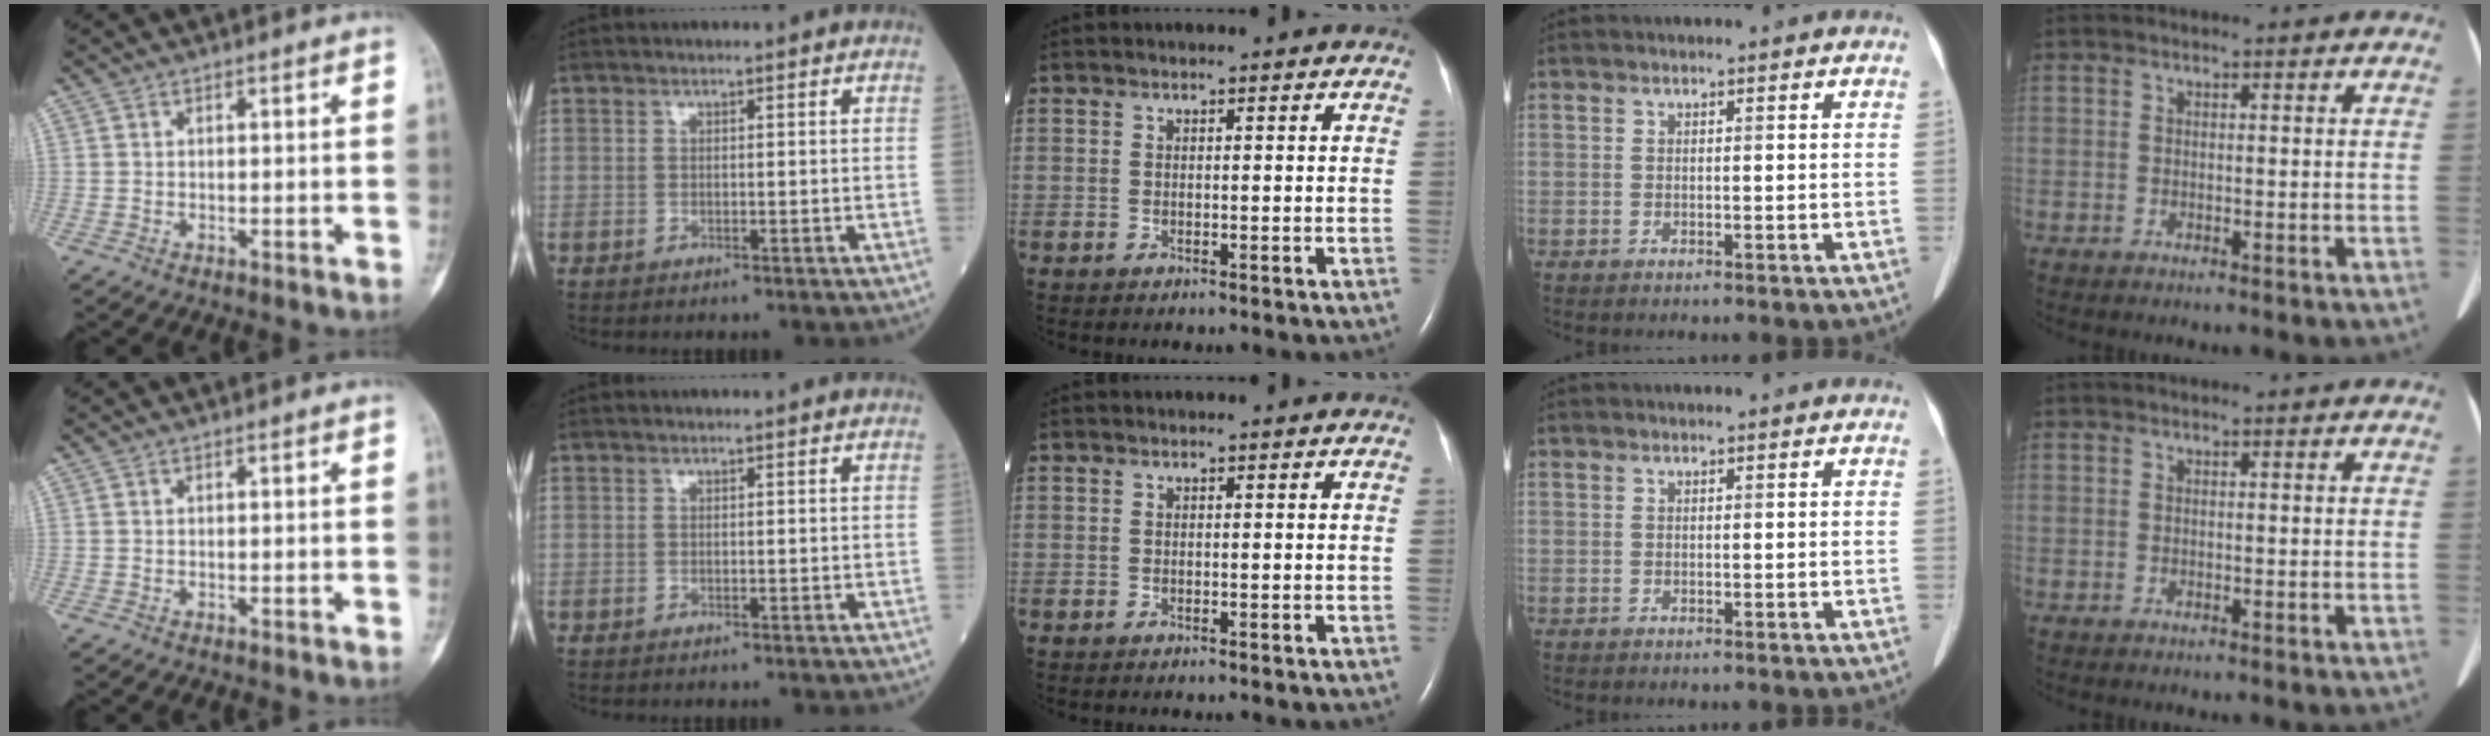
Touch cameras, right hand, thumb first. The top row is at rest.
{}